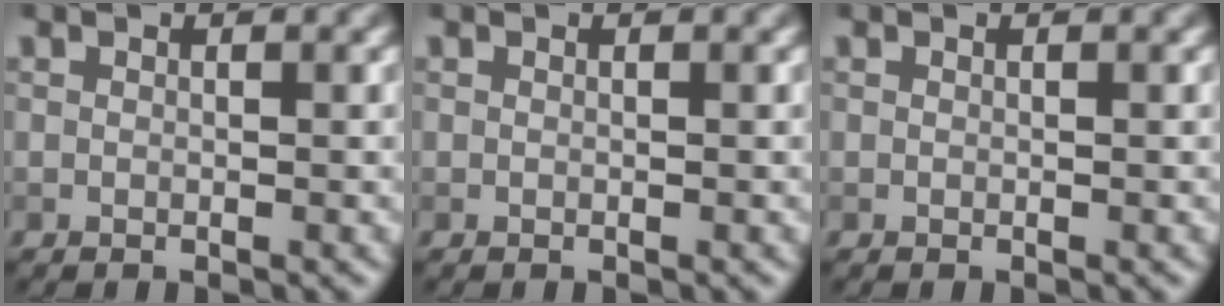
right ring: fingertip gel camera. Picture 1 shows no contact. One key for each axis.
{"total": 0.0}
{"total": 0.0}